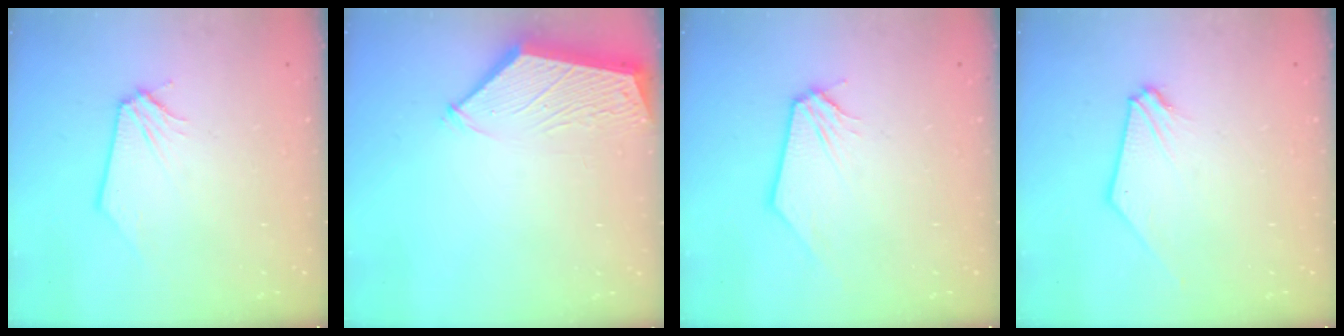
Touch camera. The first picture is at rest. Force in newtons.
{"total": 3.6, "press": 3.5, "slide": 0.5}
{"total": 0.0}
{"total": 0.7, "press": 0.7, "slide": 0.2}